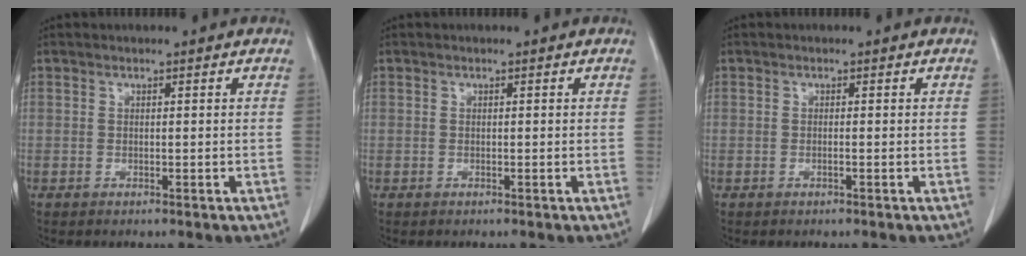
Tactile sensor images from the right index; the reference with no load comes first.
{"total": 0.0}
{"total": 0.0}